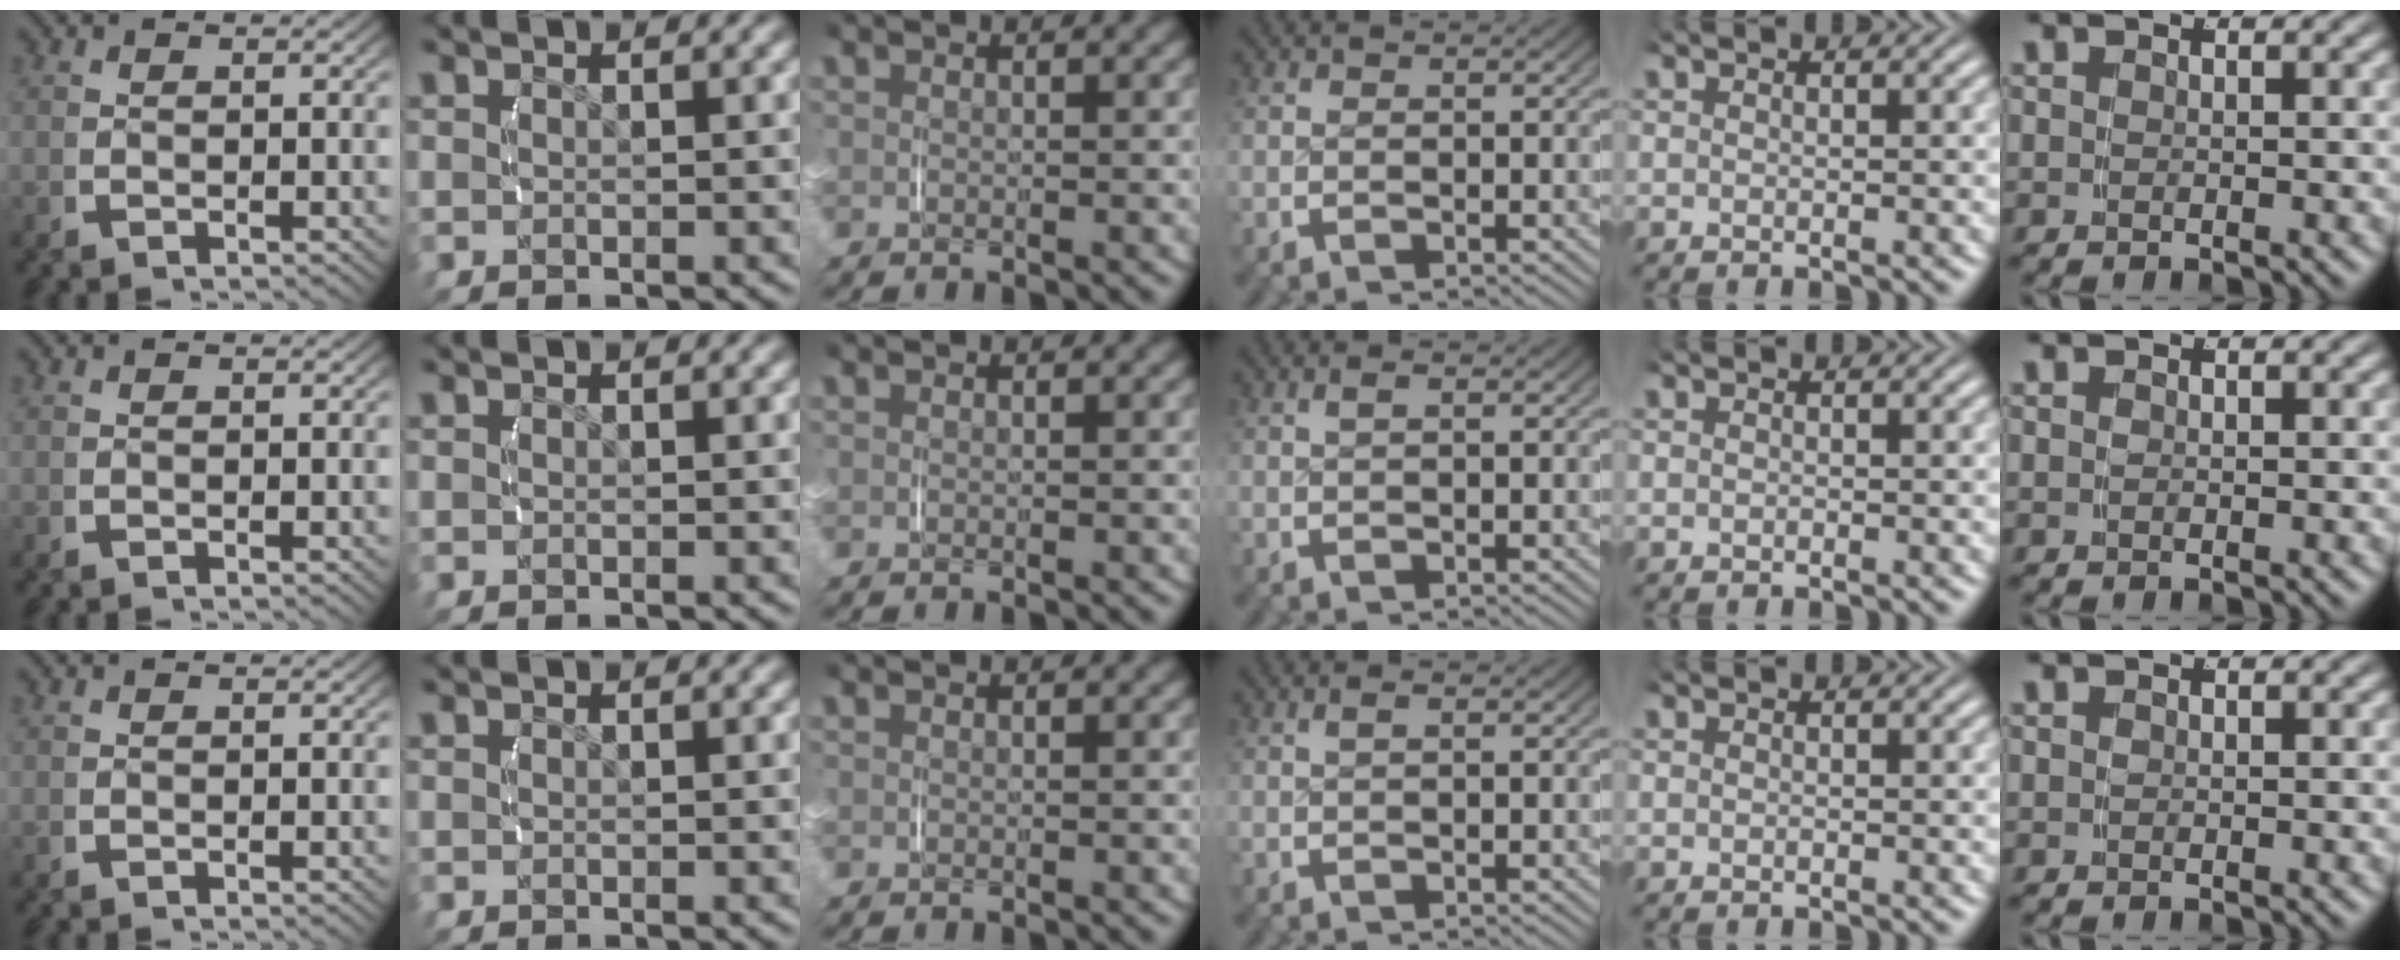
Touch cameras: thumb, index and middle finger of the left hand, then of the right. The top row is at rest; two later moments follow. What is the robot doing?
{"motion": "lift_and_place", "object": "small bumper sticker"}